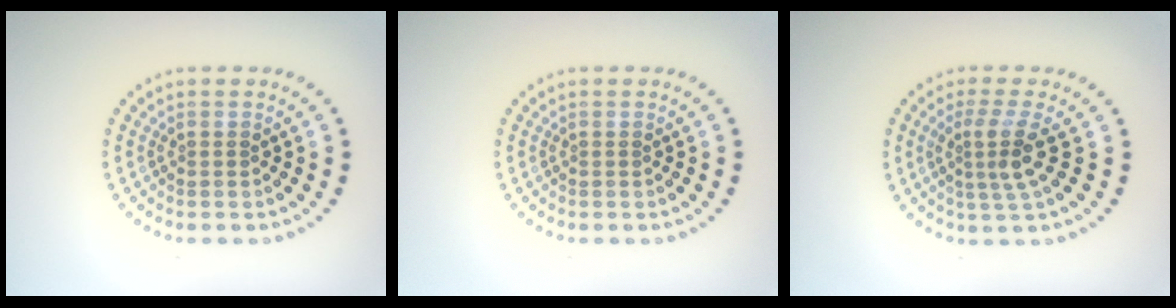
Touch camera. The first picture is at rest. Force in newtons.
{"total": 0.0}
{"total": 3.1, "press": 2.2, "slide": 2.2}